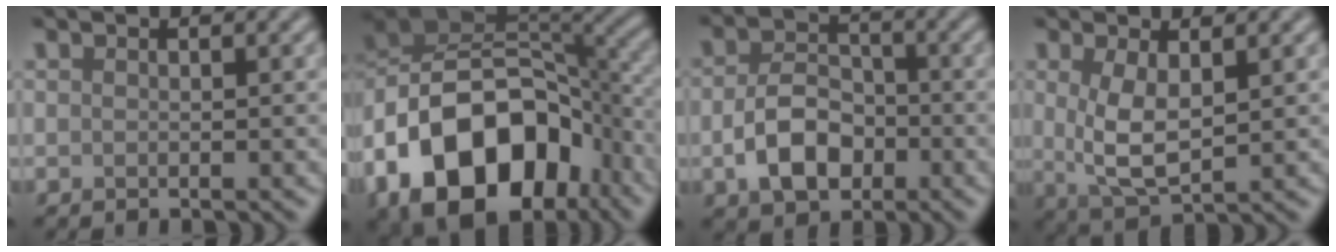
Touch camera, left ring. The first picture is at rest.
{"total": 15.9, "force": [-6.9, 10.2, 10.0], "torque": [-0.177, 0.004, -0.132]}
{"total": 5.3, "force": [-1.6, 3.6, 3.5], "torque": [-0.068, -0.001, -0.032]}
{"total": 4.2, "force": [0.7, 1.7, 3.8], "torque": [-0.079, -0.005, 0.019]}